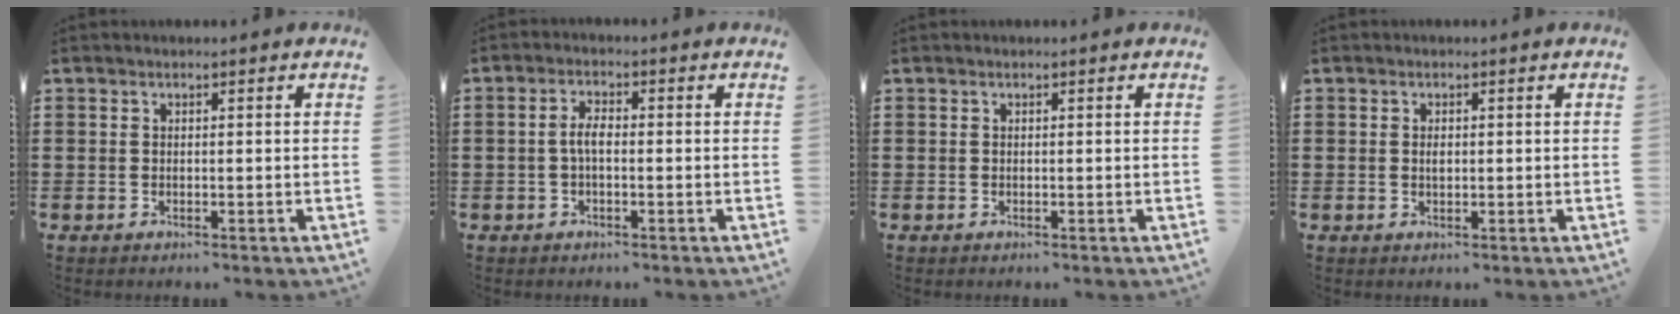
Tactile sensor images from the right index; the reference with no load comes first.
{"total": 2.4, "force": [-0.2, 0.7, 2.3], "torque": [-0.049, 0.000, -0.005]}
{"total": 0.0}
{"total": 1.3, "force": [0.1, 0.7, 1.1], "torque": [-0.023, 0.004, 0.001]}